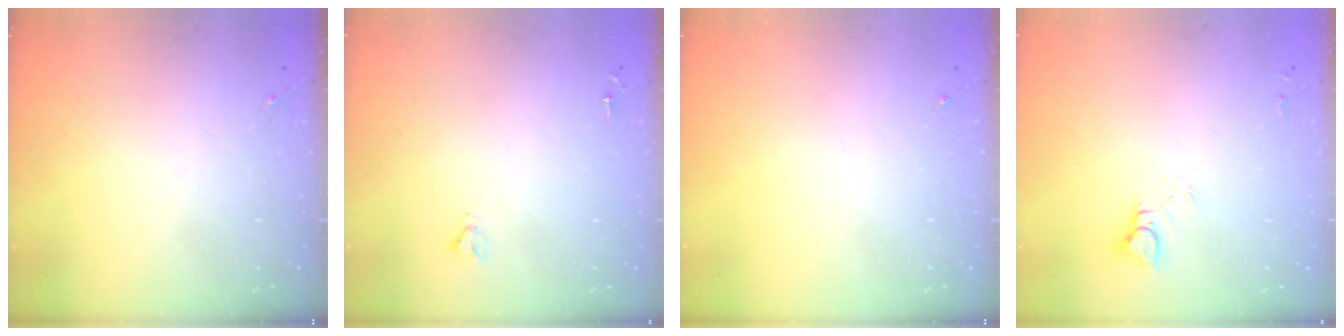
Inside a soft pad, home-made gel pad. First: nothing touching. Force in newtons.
{"total": 1.8, "press": 1.8, "slide": 0.1}
{"total": 0.0}
{"total": 5.1, "press": 5.1, "slide": 0.3}